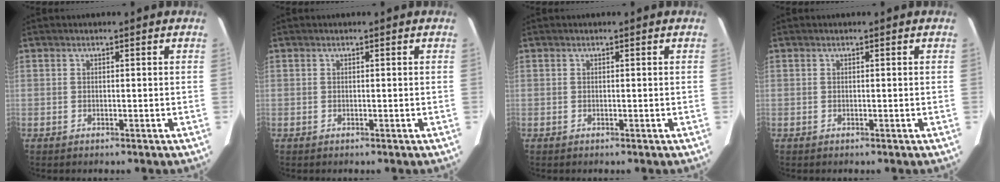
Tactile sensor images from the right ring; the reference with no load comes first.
{"total": 0.0}
{"total": 0.0}
{"total": 0.0}